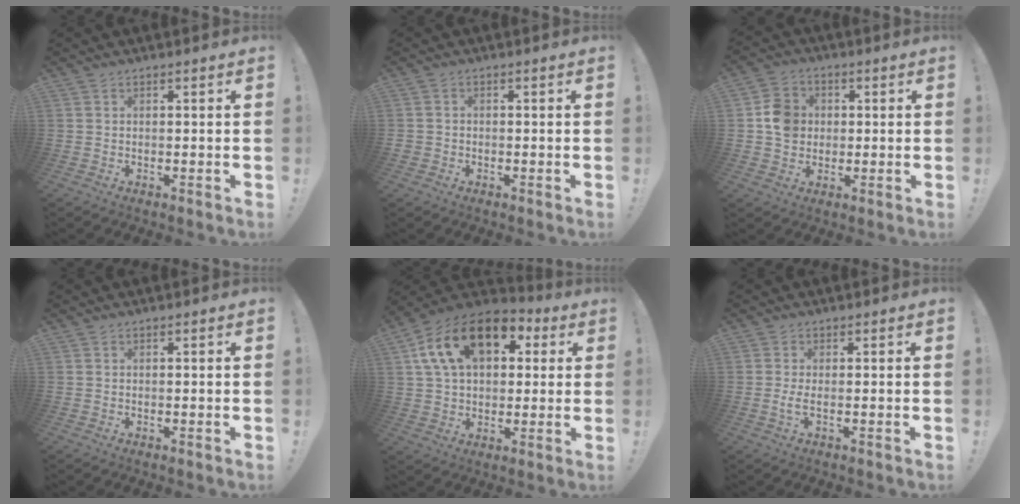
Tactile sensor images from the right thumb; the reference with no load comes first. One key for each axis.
{"total": 1.4, "fx": -0.7, "fy": 1.2, "fz": 0.3, "tx": -0.005, "ty": 0.006, "tz": -0.012}
{"total": 8.2, "fx": 0.3, "fy": 7.5, "fz": 3.3, "tx": -0.039, "ty": 0.013, "tz": 0.011}
{"total": 0.0}
{"total": 19.1, "fx": 7.6, "fy": 12.0, "fz": 12.8, "tx": -0.213, "ty": -0.009, "tz": 0.140}
{"total": 2.4, "fx": -0.3, "fy": 0.4, "fz": 2.4, "tx": -0.042, "ty": -0.001, "tz": -0.005}